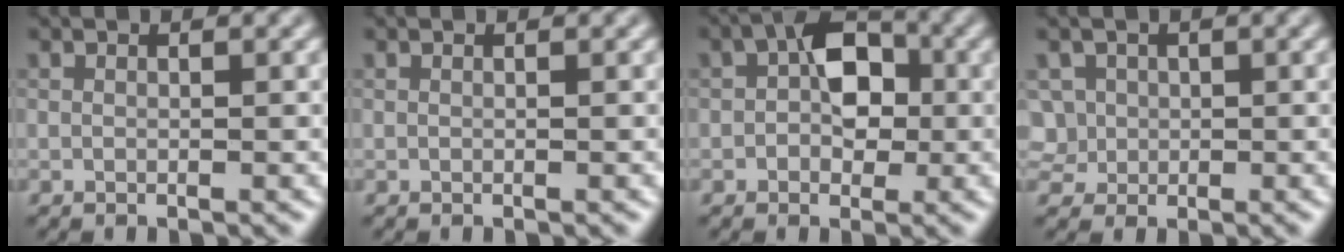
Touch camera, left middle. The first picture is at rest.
{"total": 0.0}
{"total": 5.4, "force": [0.7, 3.7, 3.9], "torque": [-0.063, 0.011, -0.001]}
{"total": 2.9, "force": [0.7, 2.7, 0.9], "torque": [-0.028, 0.010, 0.020]}